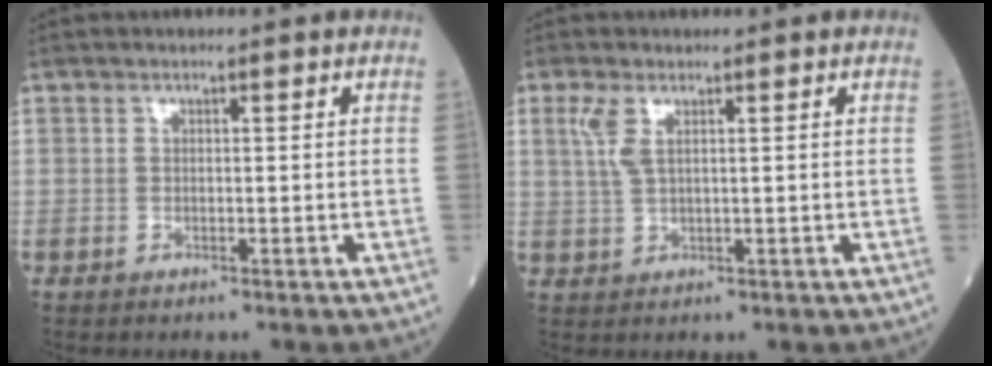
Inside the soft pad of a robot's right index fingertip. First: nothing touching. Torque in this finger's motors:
{"motor_torque": [0.49, 0.33, 0.28, 0.08]}